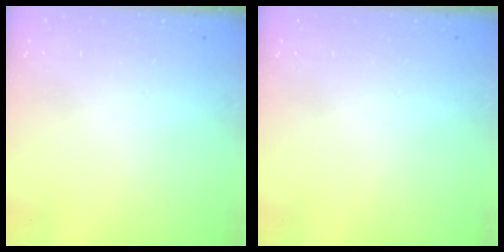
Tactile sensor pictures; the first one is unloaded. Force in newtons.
{"total": 0.0}